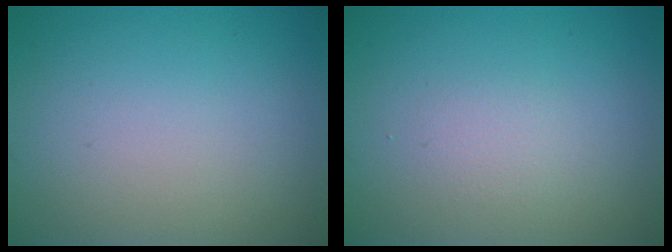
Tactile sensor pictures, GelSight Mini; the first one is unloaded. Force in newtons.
{"total": 1.2, "press": 1.2, "slide": 0.1}